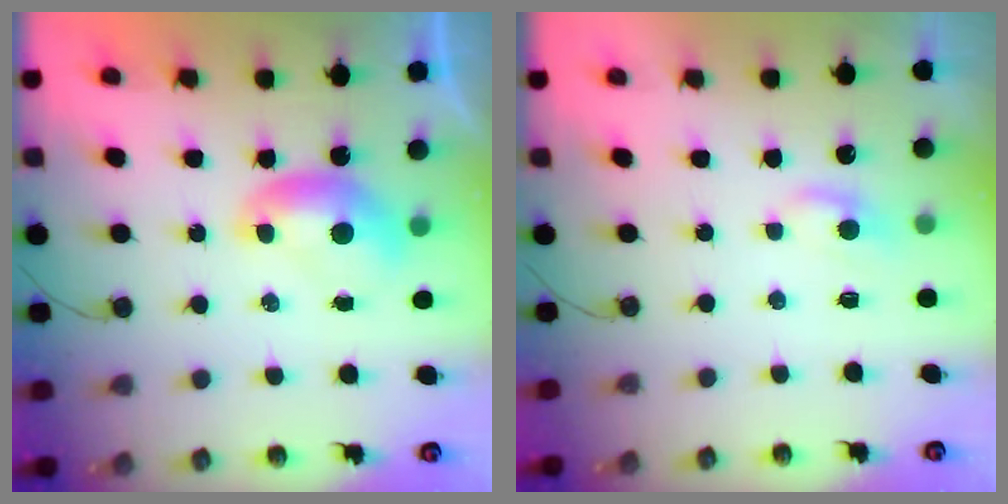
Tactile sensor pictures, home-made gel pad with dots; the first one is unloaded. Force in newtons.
{"total": 0.7, "press": 0.5, "slide": 0.5}